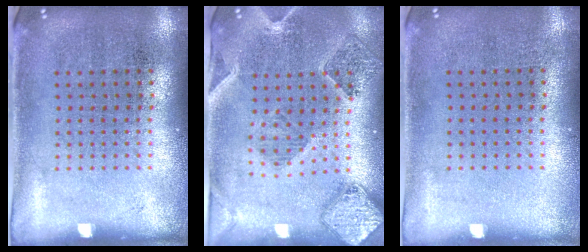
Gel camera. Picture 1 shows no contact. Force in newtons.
{"total": 1.6, "press": 1.6, "slide": 0.3}
{"total": 0.0}